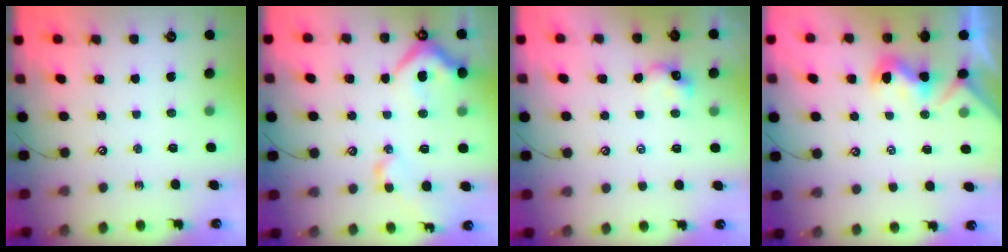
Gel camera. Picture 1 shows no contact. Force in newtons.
{"total": 10.9, "press": 10.7, "slide": 1.8}
{"total": 0.0}
{"total": 0.5, "press": 0.3, "slide": 0.4}